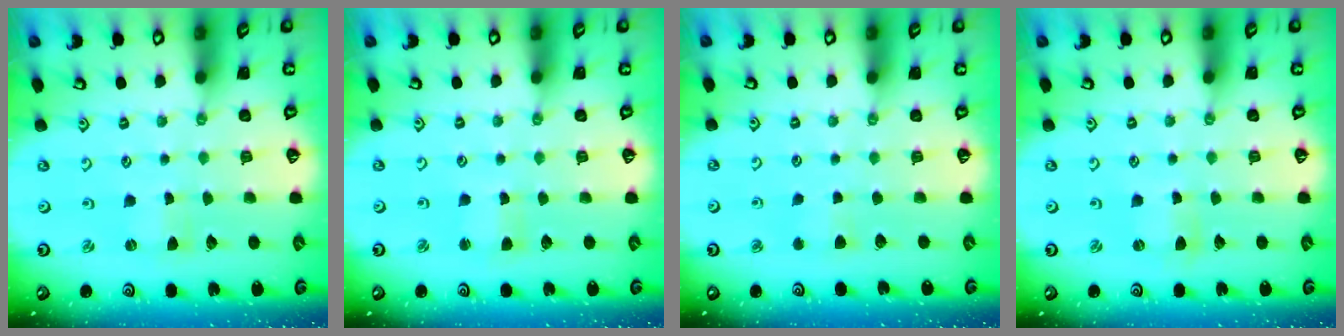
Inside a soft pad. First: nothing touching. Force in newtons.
{"total": 2.3, "press": 2.3, "slide": 0.4}
{"total": 2.8, "press": 2.7, "slide": 0.5}
{"total": 1.2, "press": 1.2, "slide": 0.3}